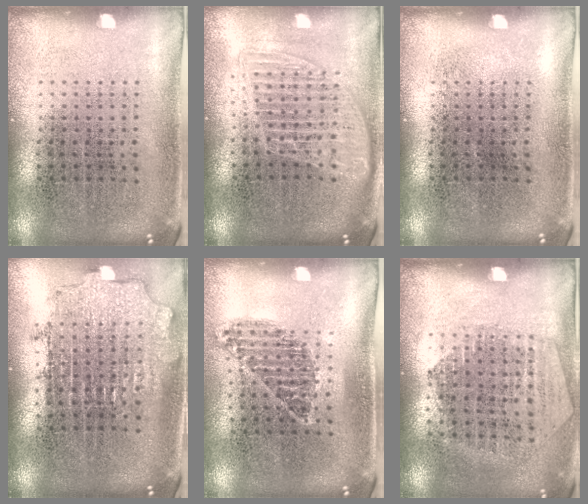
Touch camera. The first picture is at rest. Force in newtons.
{"total": 1.4, "press": 1.3, "slide": 0.6}
{"total": 0.0}
{"total": 1.9, "press": 1.4, "slide": 1.3}
{"total": 1.0, "press": 0.8, "slide": 0.5}
{"total": 1.2, "press": 1.1, "slide": 0.4}